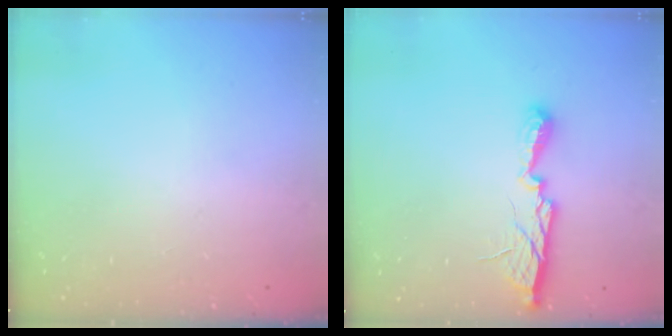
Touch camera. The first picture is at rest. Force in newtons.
{"total": 9.7, "press": 9.7, "slide": 0.9}